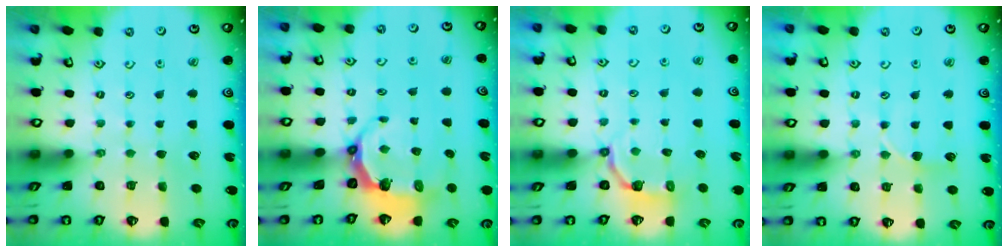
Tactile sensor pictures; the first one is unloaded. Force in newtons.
{"total": 6.0, "press": 4.6, "slide": 3.9}
{"total": 3.8, "press": 1.9, "slide": 3.3}
{"total": 5.2, "press": 5.1, "slide": 0.6}